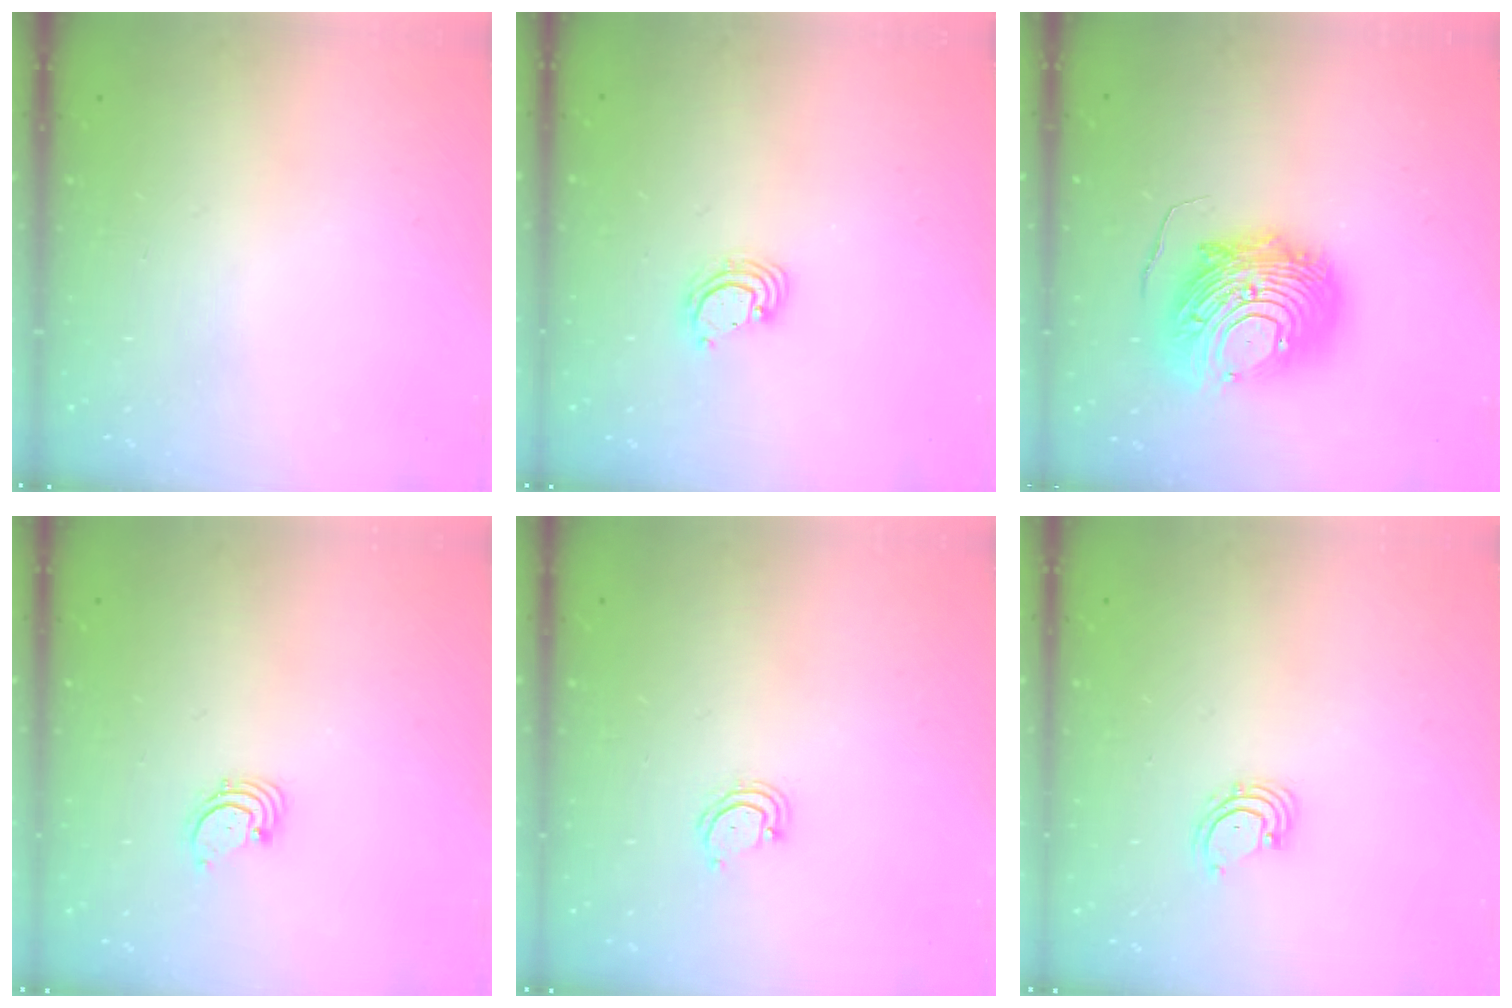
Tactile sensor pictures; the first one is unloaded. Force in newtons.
{"total": 3.7, "press": 3.7, "slide": 0.2}
{"total": 14.8, "press": 14.7, "slide": 1.3}
{"total": 1.7, "press": 1.7, "slide": 0.2}
{"total": 3.9, "press": 3.9, "slide": 0.4}
{"total": 2.5, "press": 2.4, "slide": 0.4}